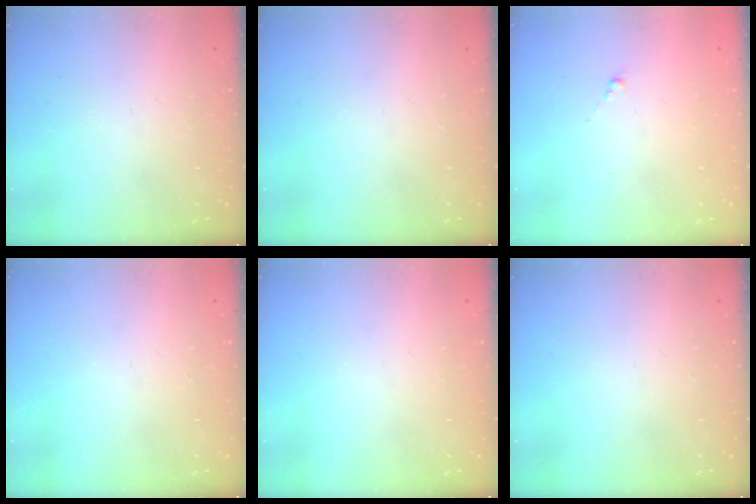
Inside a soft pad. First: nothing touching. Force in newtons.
{"total": 0.0}
{"total": 0.0}
{"total": 0.0}
{"total": 0.0}
{"total": 0.0}